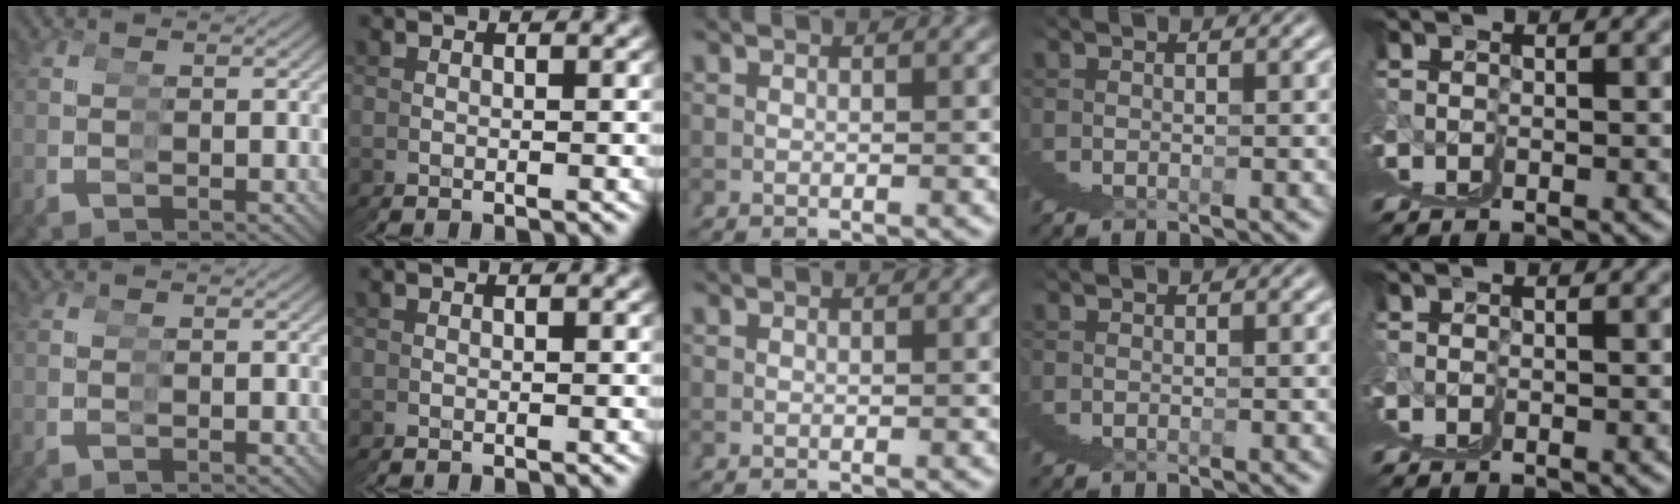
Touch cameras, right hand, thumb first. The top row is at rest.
{}